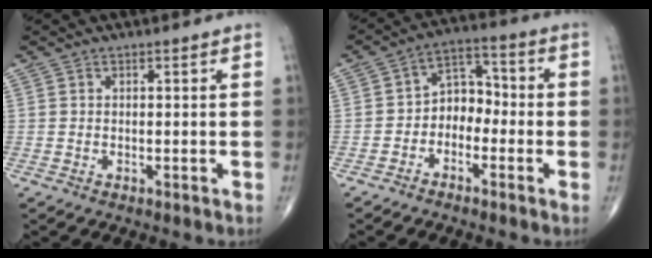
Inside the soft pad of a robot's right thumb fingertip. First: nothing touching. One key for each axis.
{"total": 6.8, "fx": -2.3, "fy": 5.0, "fz": 3.9, "tx": -0.031, "ty": 0.041, "tz": -0.057}